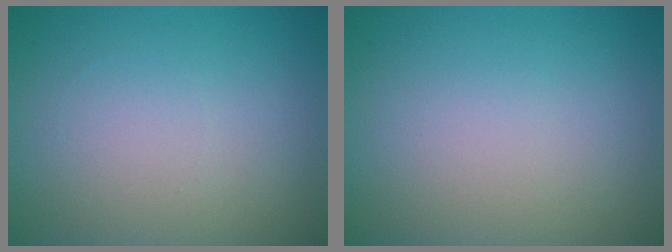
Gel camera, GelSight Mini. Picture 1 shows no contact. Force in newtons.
{"total": 0.0}